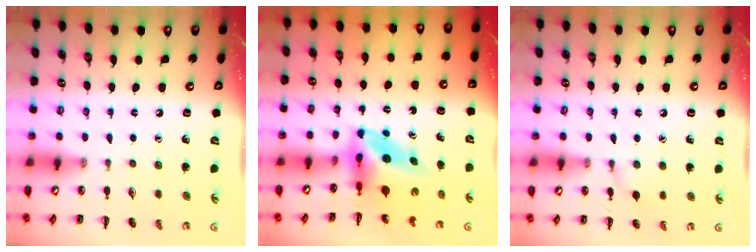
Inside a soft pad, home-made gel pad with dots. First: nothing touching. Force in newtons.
{"total": 6.0, "press": 5.7, "slide": 1.8}
{"total": 5.6, "press": 5.2, "slide": 1.9}